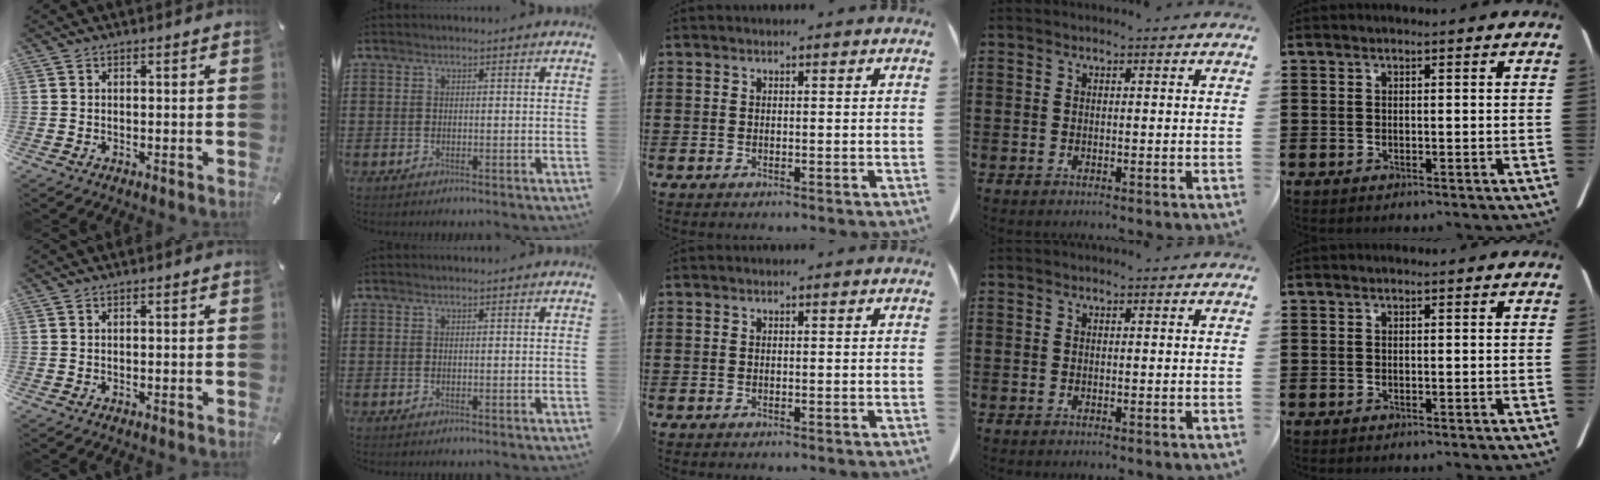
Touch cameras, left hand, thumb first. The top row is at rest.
{}